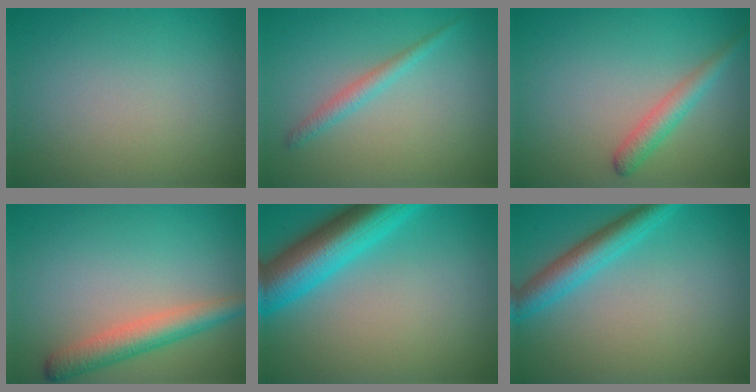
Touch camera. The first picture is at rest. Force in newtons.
{"total": 1.6, "press": 1.6, "slide": 0.2}
{"total": 2.2, "press": 2.2, "slide": 0.1}
{"total": 3.8, "press": 3.8, "slide": 0.1}
{"total": 8.2, "press": 8.2, "slide": 0.3}
{"total": 3.8, "press": 3.8, "slide": 0.1}